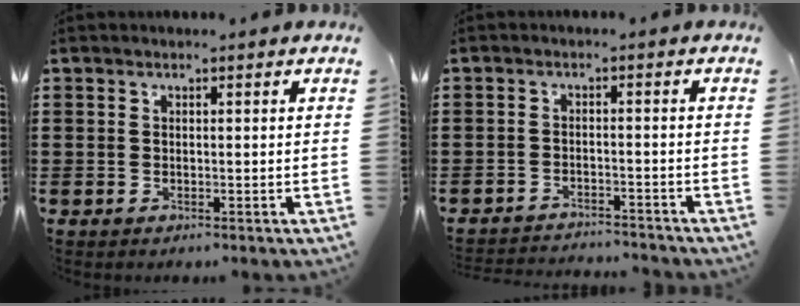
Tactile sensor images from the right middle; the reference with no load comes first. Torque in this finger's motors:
{"motor_torque": [0.20, 0.04, 0.04, 0.04]}